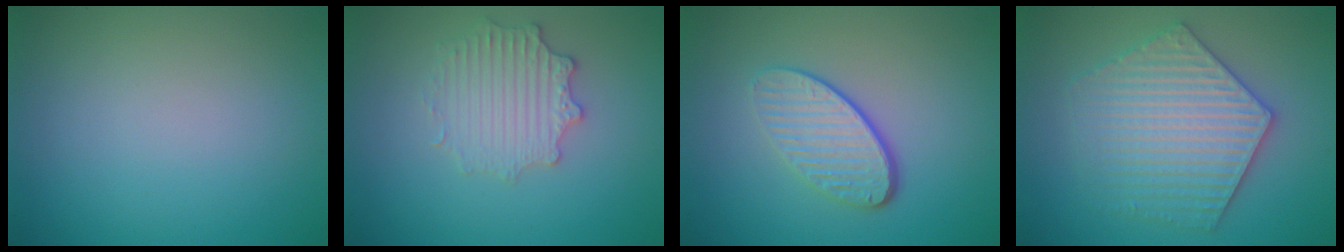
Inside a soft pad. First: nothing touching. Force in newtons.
{"total": 2.7, "press": 2.6, "slide": 0.5}
{"total": 4.1, "press": 3.0, "slide": 2.8}
{"total": 6.1, "press": 6.1, "slide": 1.0}